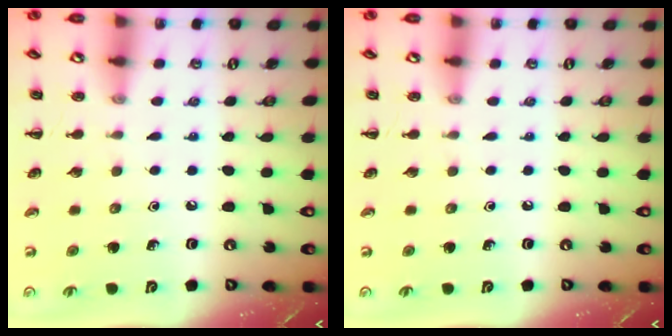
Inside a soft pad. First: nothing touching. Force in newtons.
{"total": 0.0}